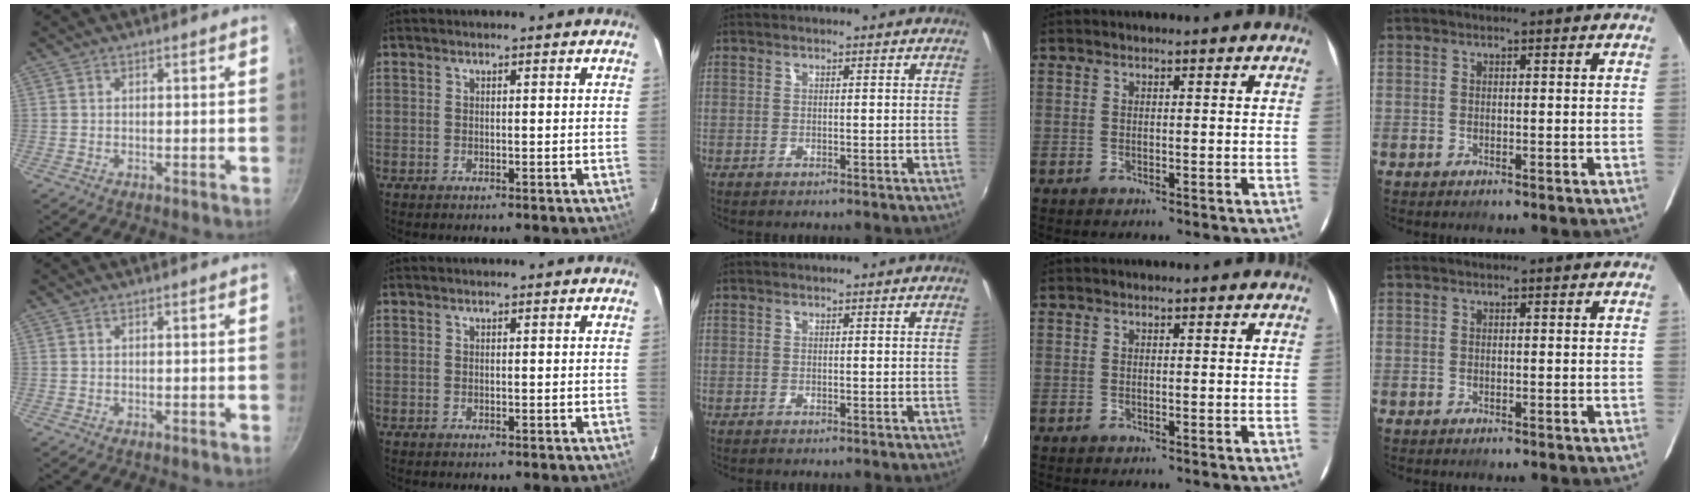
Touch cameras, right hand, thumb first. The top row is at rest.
{}